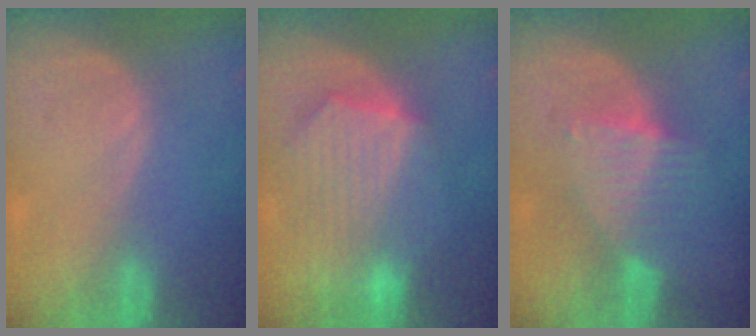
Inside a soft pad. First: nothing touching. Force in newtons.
{"total": 10.4, "press": 9.1, "slide": 5.1}
{"total": 6.5, "press": 5.9, "slide": 2.8}